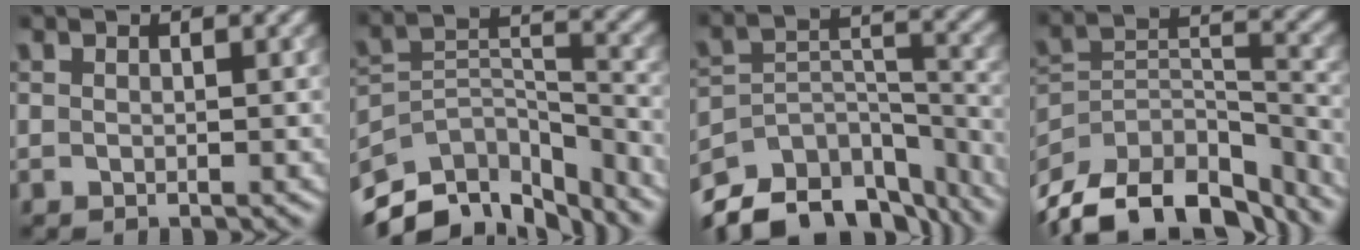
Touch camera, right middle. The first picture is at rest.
{"total": 10.5, "force": [-8.8, 4.5, 3.6], "torque": [-0.070, 0.011, -0.150]}
{"total": 12.4, "force": [-10.4, 5.4, 4.1], "torque": [-0.071, -0.001, -0.156]}
{"total": 13.8, "force": [-10.6, 6.3, 6.2], "torque": [-0.120, 0.010, -0.159]}